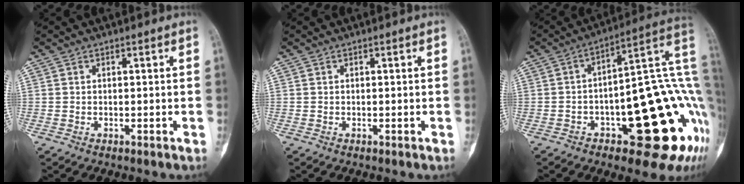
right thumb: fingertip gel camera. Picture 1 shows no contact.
{"total": 0.0}
{"total": 25.1, "force": [-5.4, 8.7, 23.0], "torque": [-0.235, 0.021, -0.062]}